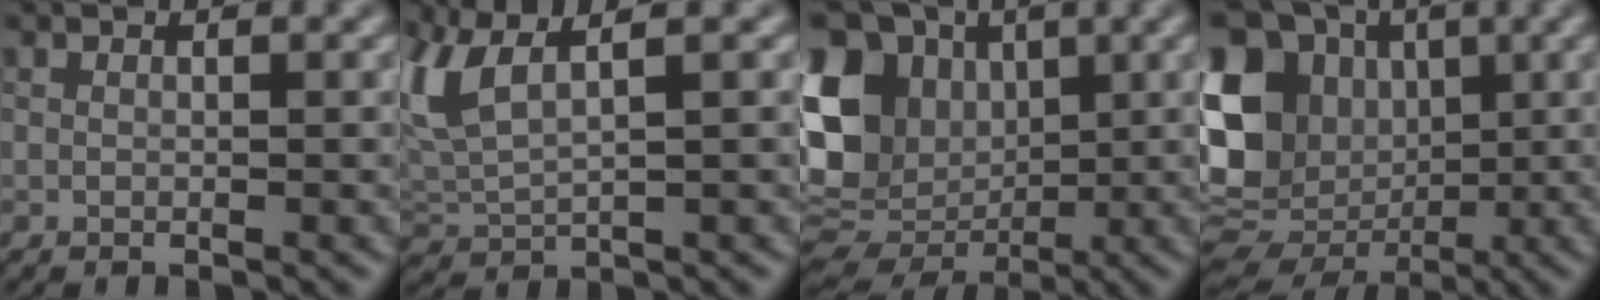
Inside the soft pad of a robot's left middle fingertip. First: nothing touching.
{"total": 5.2, "force": [1.9, 1.8, 4.5], "torque": [-0.125, 0.021, 0.042]}
{"total": 11.9, "force": [0.6, 9.5, 7.3], "torque": [-0.152, 0.010, 0.025]}
{"total": 13.6, "force": [-0.6, 11.2, 7.7], "torque": [-0.167, 0.006, -0.003]}